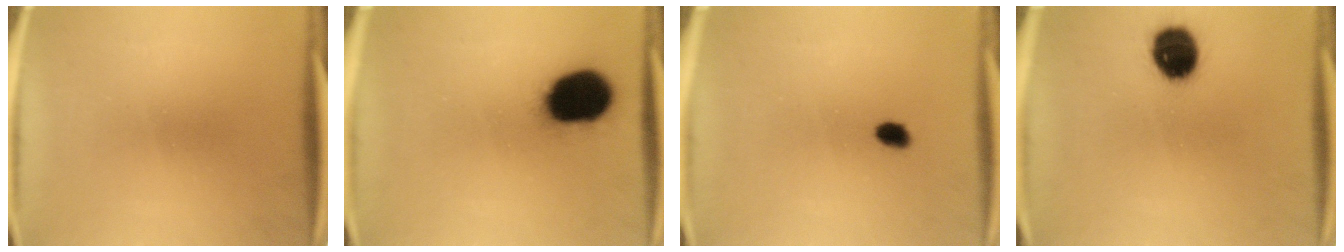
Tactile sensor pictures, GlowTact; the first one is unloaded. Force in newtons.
{"total": 18.1}
{"total": 1.8}
{"total": 10.6}